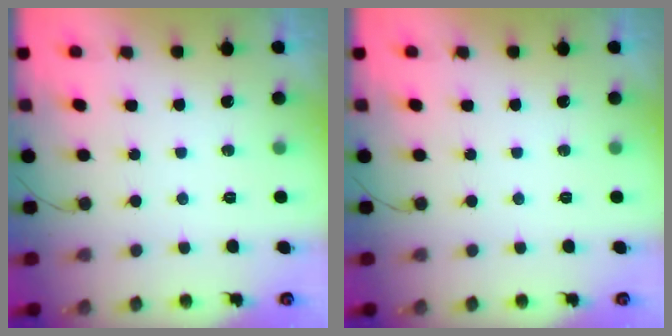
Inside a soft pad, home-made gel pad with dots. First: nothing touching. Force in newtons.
{"total": 0.0}